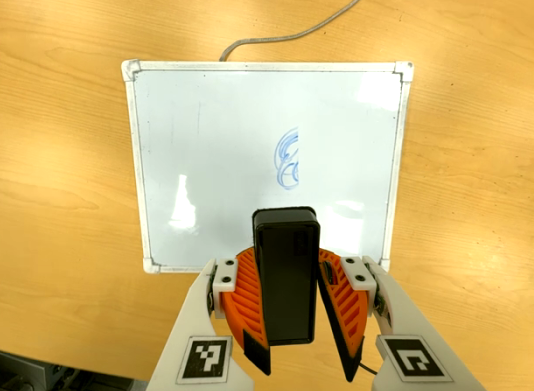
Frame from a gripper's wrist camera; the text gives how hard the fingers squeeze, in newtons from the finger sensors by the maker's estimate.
{"total": 8.9, "left": 9.6, "right": 8.2}